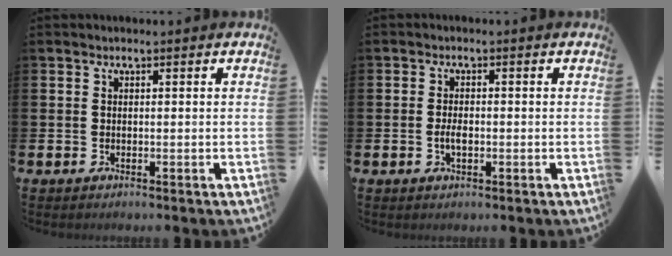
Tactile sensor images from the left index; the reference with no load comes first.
{"total": 2.0, "force": [-0.3, 1.0, 1.8], "torque": [-0.033, 0.001, -0.007]}